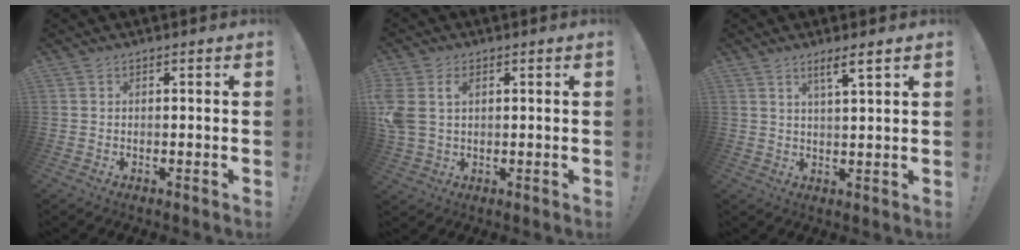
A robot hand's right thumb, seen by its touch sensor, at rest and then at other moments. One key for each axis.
{"total": 6.3, "fx": 2.1, "fy": 4.5, "fz": 3.9, "tx": -0.079, "ty": -0.004, "tz": 0.038}
{"total": 4.6, "fx": 3.0, "fy": 0.0, "fz": 3.5, "tx": -0.053, "ty": -0.015, "tz": 0.045}